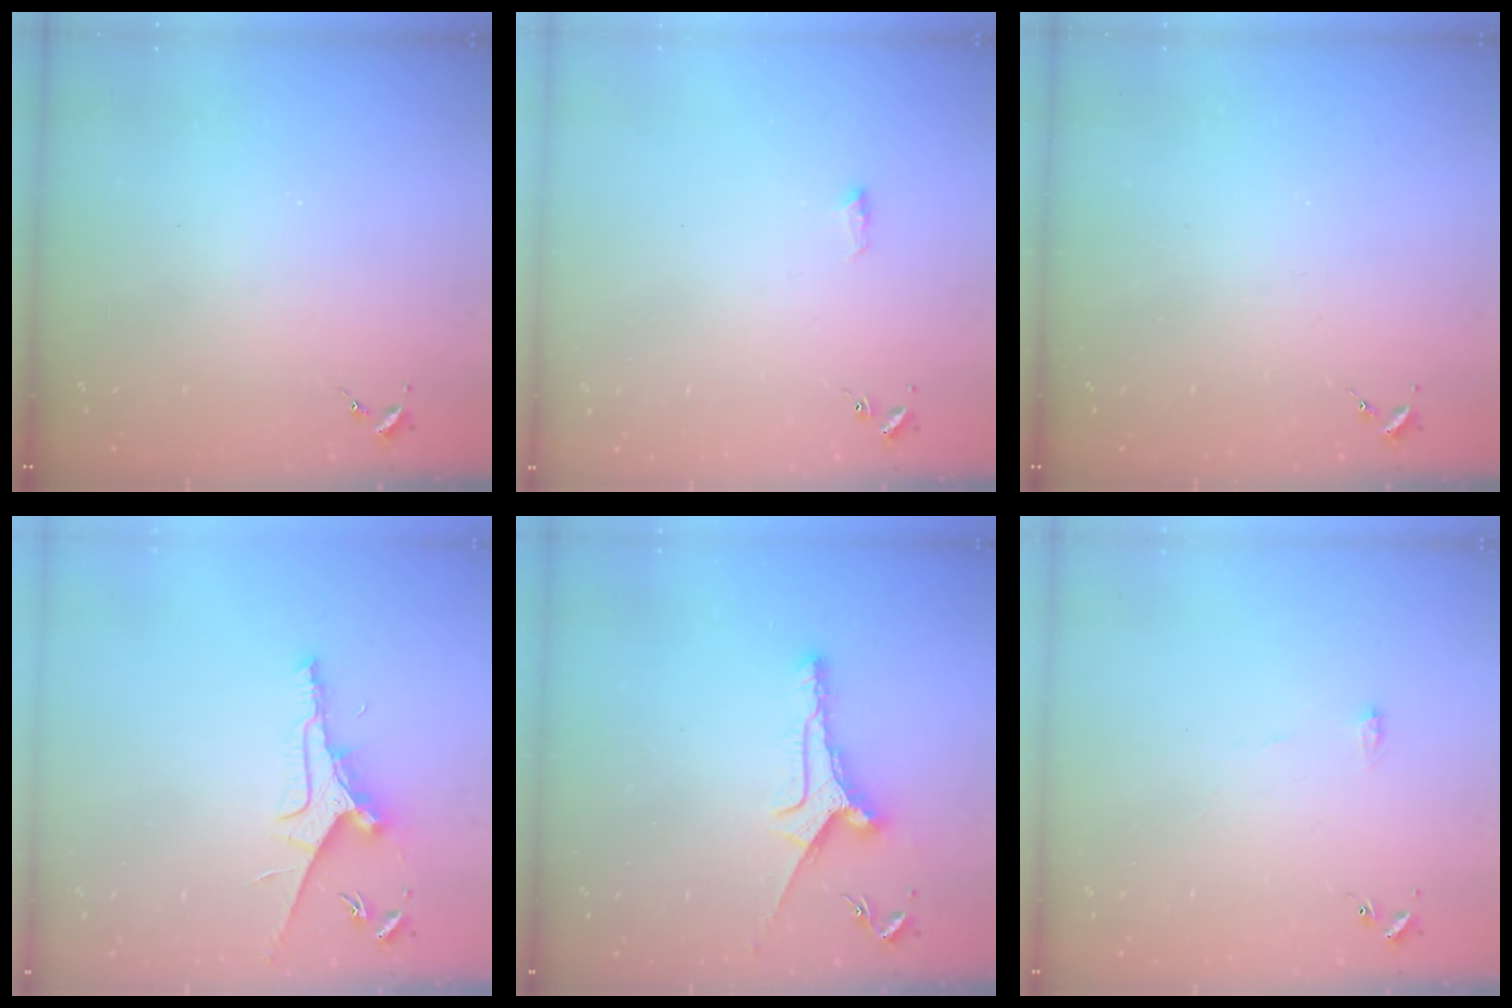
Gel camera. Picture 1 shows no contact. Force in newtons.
{"total": 5.3, "press": 5.3, "slide": 0.7}
{"total": 0.0}
{"total": 9.7, "press": 9.6, "slide": 1.1}
{"total": 8.5, "press": 8.5, "slide": 0.5}
{"total": 4.4, "press": 4.4, "slide": 0.4}